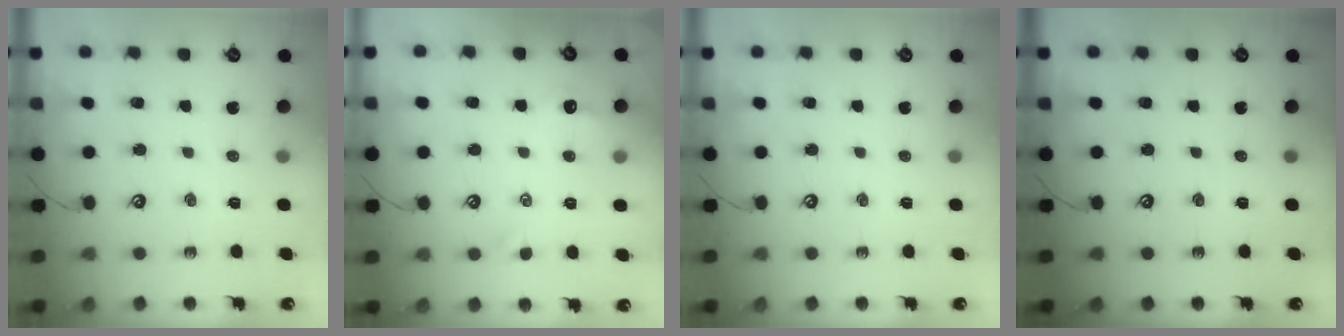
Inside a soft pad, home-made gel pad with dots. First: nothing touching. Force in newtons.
{"total": 2.5, "press": 2.4, "slide": 0.7}
{"total": 0.0}
{"total": 0.0}